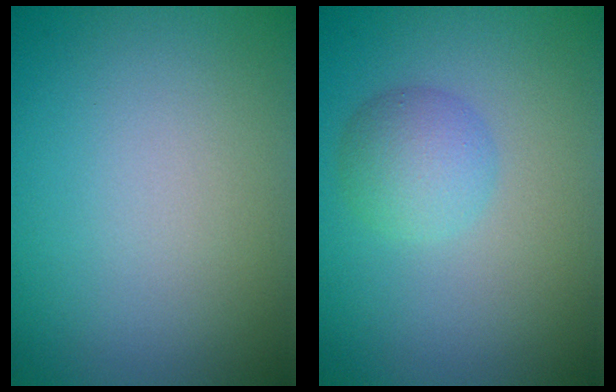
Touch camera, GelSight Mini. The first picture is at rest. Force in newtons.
{"total": 2.8, "press": 2.8, "slide": 0.1}